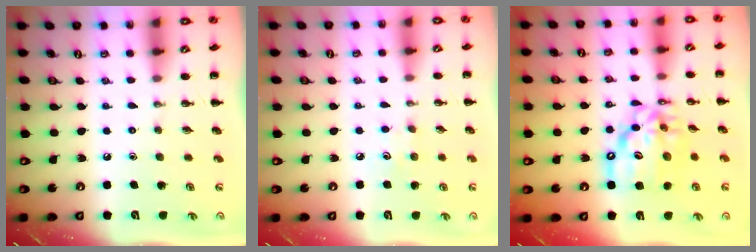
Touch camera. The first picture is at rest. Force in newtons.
{"total": 4.1, "press": 4.0, "slide": 1.2}
{"total": 13.3, "press": 12.6, "slide": 4.1}